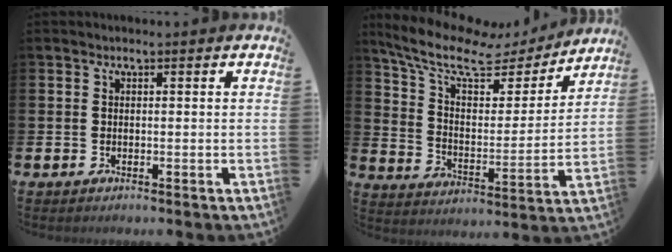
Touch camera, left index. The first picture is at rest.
{"total": 10.3, "force": [7.9, 4.4, 5.1], "torque": [-0.126, -0.046, 0.130]}